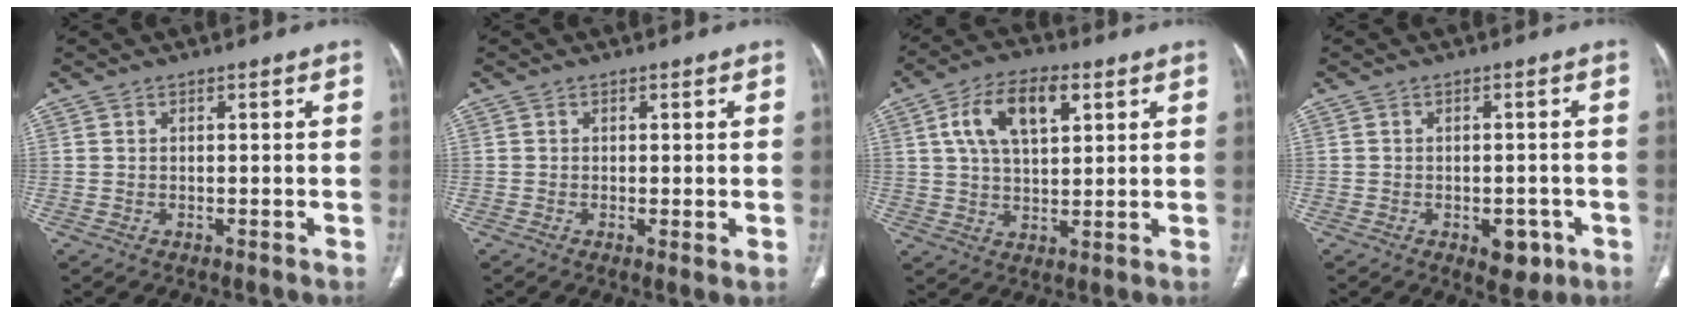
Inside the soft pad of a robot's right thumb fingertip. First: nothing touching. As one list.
[{"total": 1.4, "force": [-0.2, 0.2, 1.4], "torque": [-0.030, -0.009, -0.006]}, {"total": 11.6, "force": [4.3, 6.0, 8.9], "torque": [-0.150, 0.002, 0.075]}, {"total": 4.8, "force": [-2.1, 2.8, 3.3], "torque": [-0.021, 0.005, -0.019]}]